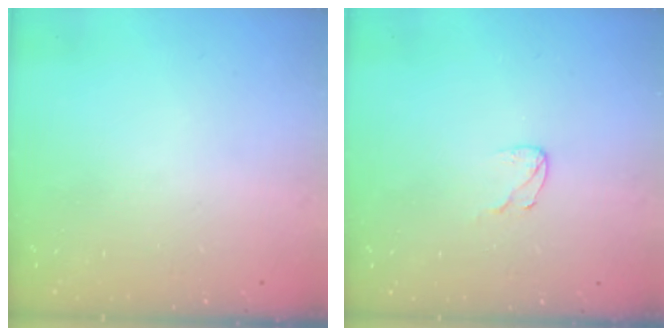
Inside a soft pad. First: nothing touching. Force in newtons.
{"total": 4.1, "press": 4.1, "slide": 0.3}